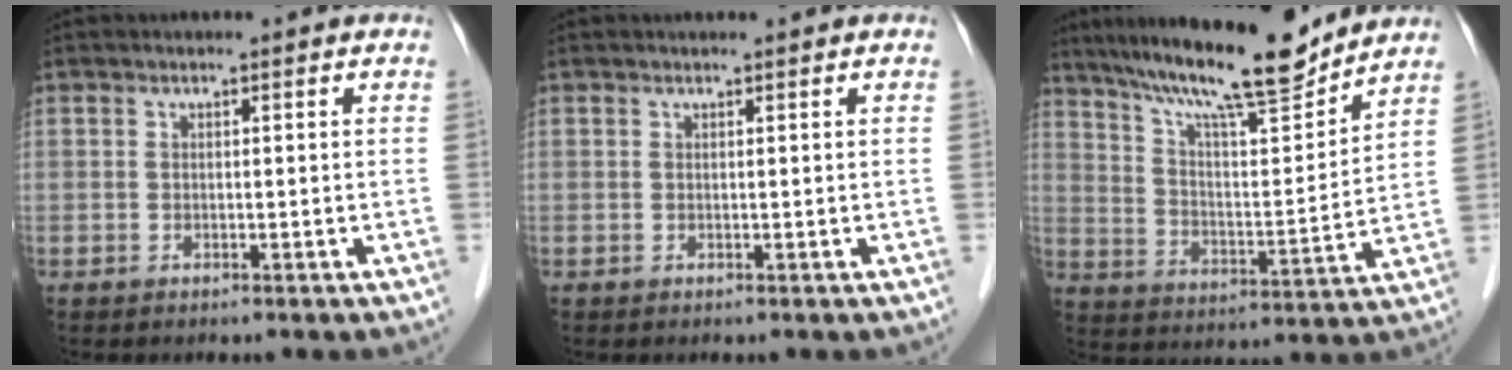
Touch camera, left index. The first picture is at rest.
{"total": 0.8, "force": [0.7, -0.1, 0.1], "torque": [-0.006, 0.002, 0.014]}
{"total": 17.0, "force": [14.8, 1.4, 8.3], "torque": [-0.142, 0.002, 0.244]}